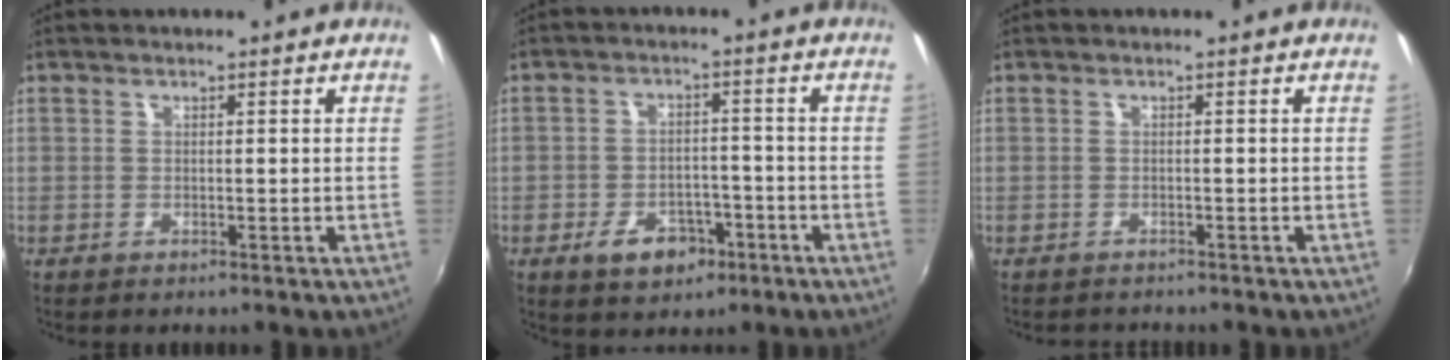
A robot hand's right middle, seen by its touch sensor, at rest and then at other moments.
{"total": 7.2, "force": [-4.0, 4.6, 3.8], "torque": [-0.085, 0.009, -0.051]}
{"total": 1.9, "force": [-1.9, 0.3, 0.3], "torque": [-0.013, -0.008, -0.029]}